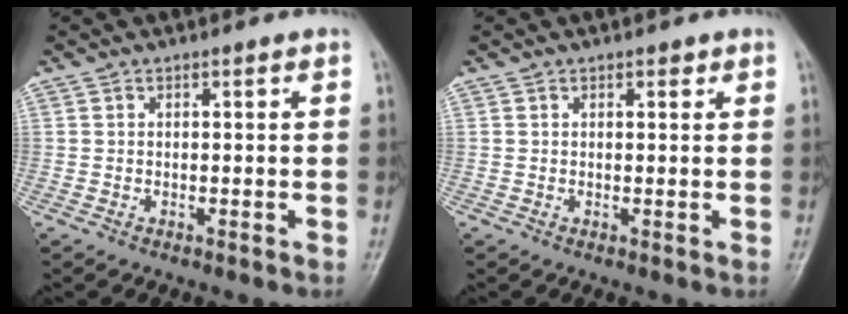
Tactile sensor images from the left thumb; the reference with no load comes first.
{"total": 1.2, "force": [0.8, 0.7, 0.7], "torque": [0.001, -0.002, 0.007]}